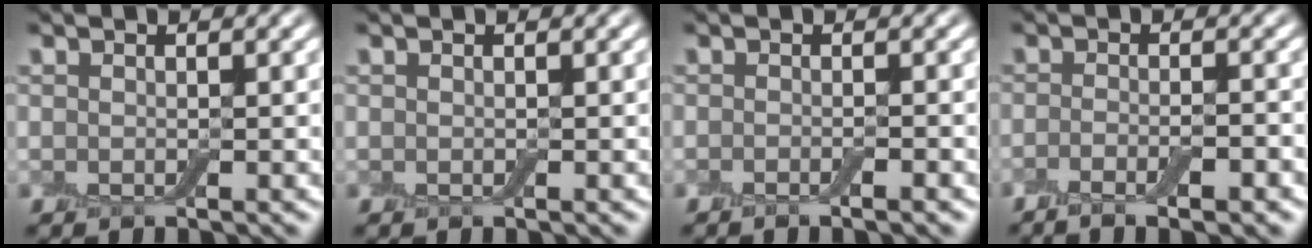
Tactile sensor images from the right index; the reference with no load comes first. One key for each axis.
{"total": 0.0}
{"total": 1.6, "fx": -0.9, "fy": 0.2, "fz": 1.3, "tx": -0.017, "ty": 0.000, "tz": -0.014}
{"total": 4.3, "fx": -2.3, "fy": 1.1, "fz": 3.5, "tx": -0.055, "ty": 0.001, "tz": -0.035}